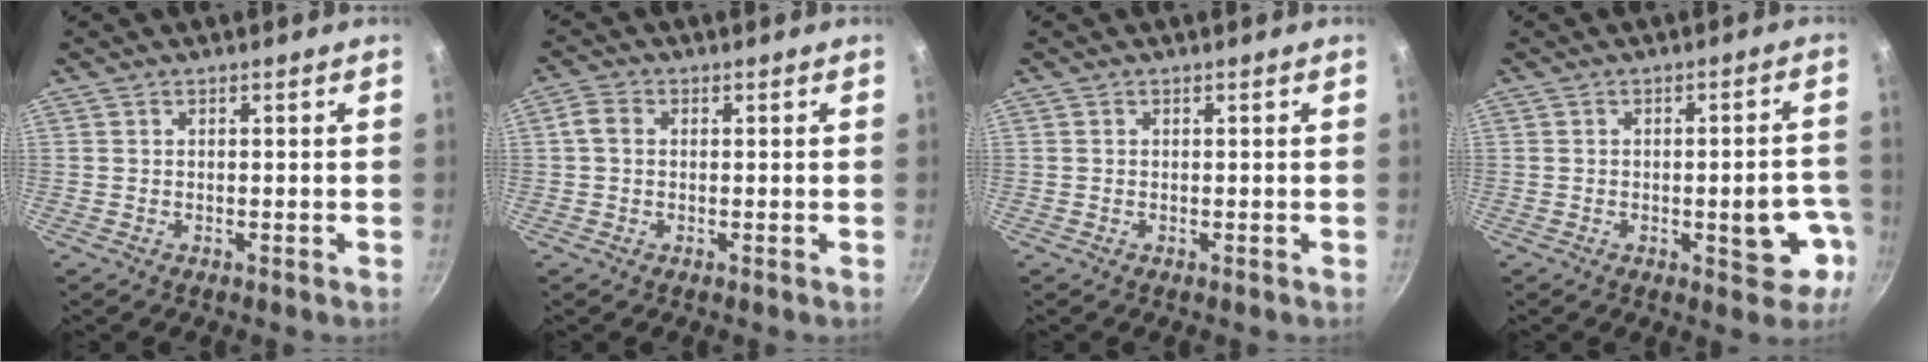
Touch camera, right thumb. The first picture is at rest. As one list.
[{"total": 2.7, "force": [0.1, 2.1, 1.7], "torque": [-0.038, 0.009, -0.003]}, {"total": 0.0}, {"total": 8.7, "force": [-2.7, 3.9, 7.3], "torque": [-0.057, 0.026, -0.030]}]